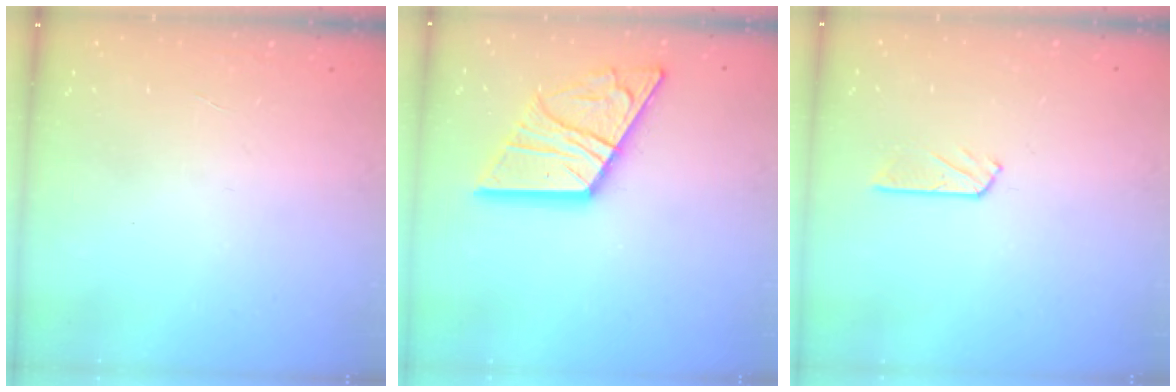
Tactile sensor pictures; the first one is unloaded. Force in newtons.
{"total": 19.1, "press": 18.9, "slide": 2.2}
{"total": 3.9, "press": 3.9, "slide": 0.4}